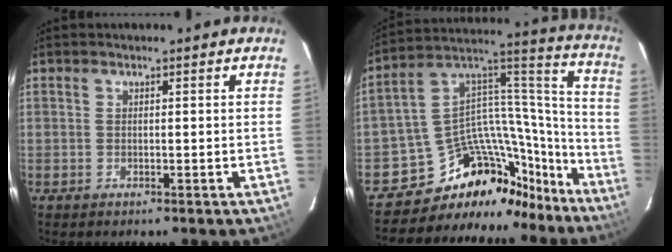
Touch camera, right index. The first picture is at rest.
{"total": 23.2, "force": [-19.2, 11.6, 5.9], "torque": [-0.102, 0.105, -0.290]}